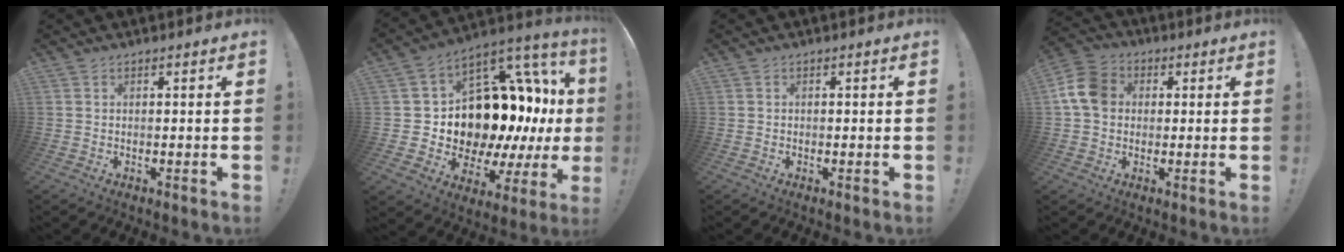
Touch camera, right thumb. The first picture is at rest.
{"total": 18.2, "force": [2.2, 11.5, 13.8], "torque": [-0.205, -0.057, 0.077]}
{"total": 0.7, "force": [-0.5, 0.5, 0.1], "torque": [-0.004, 0.004, -0.007]}
{"total": 11.1, "force": [1.7, 8.9, 6.4], "torque": [-0.117, 0.013, 0.039]}